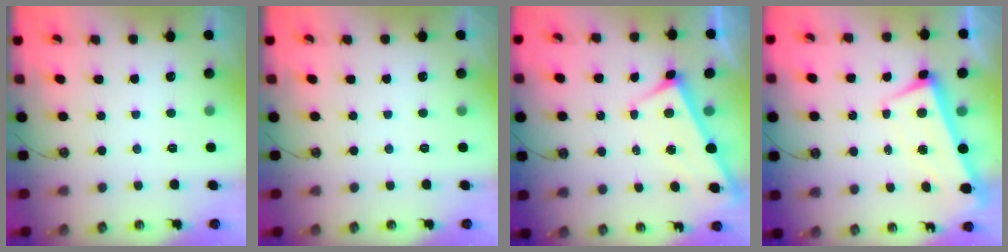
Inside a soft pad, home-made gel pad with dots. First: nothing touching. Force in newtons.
{"total": 0.0}
{"total": 2.7, "press": 2.7, "slide": 0.3}
{"total": 2.7, "press": 2.0, "slide": 1.8}